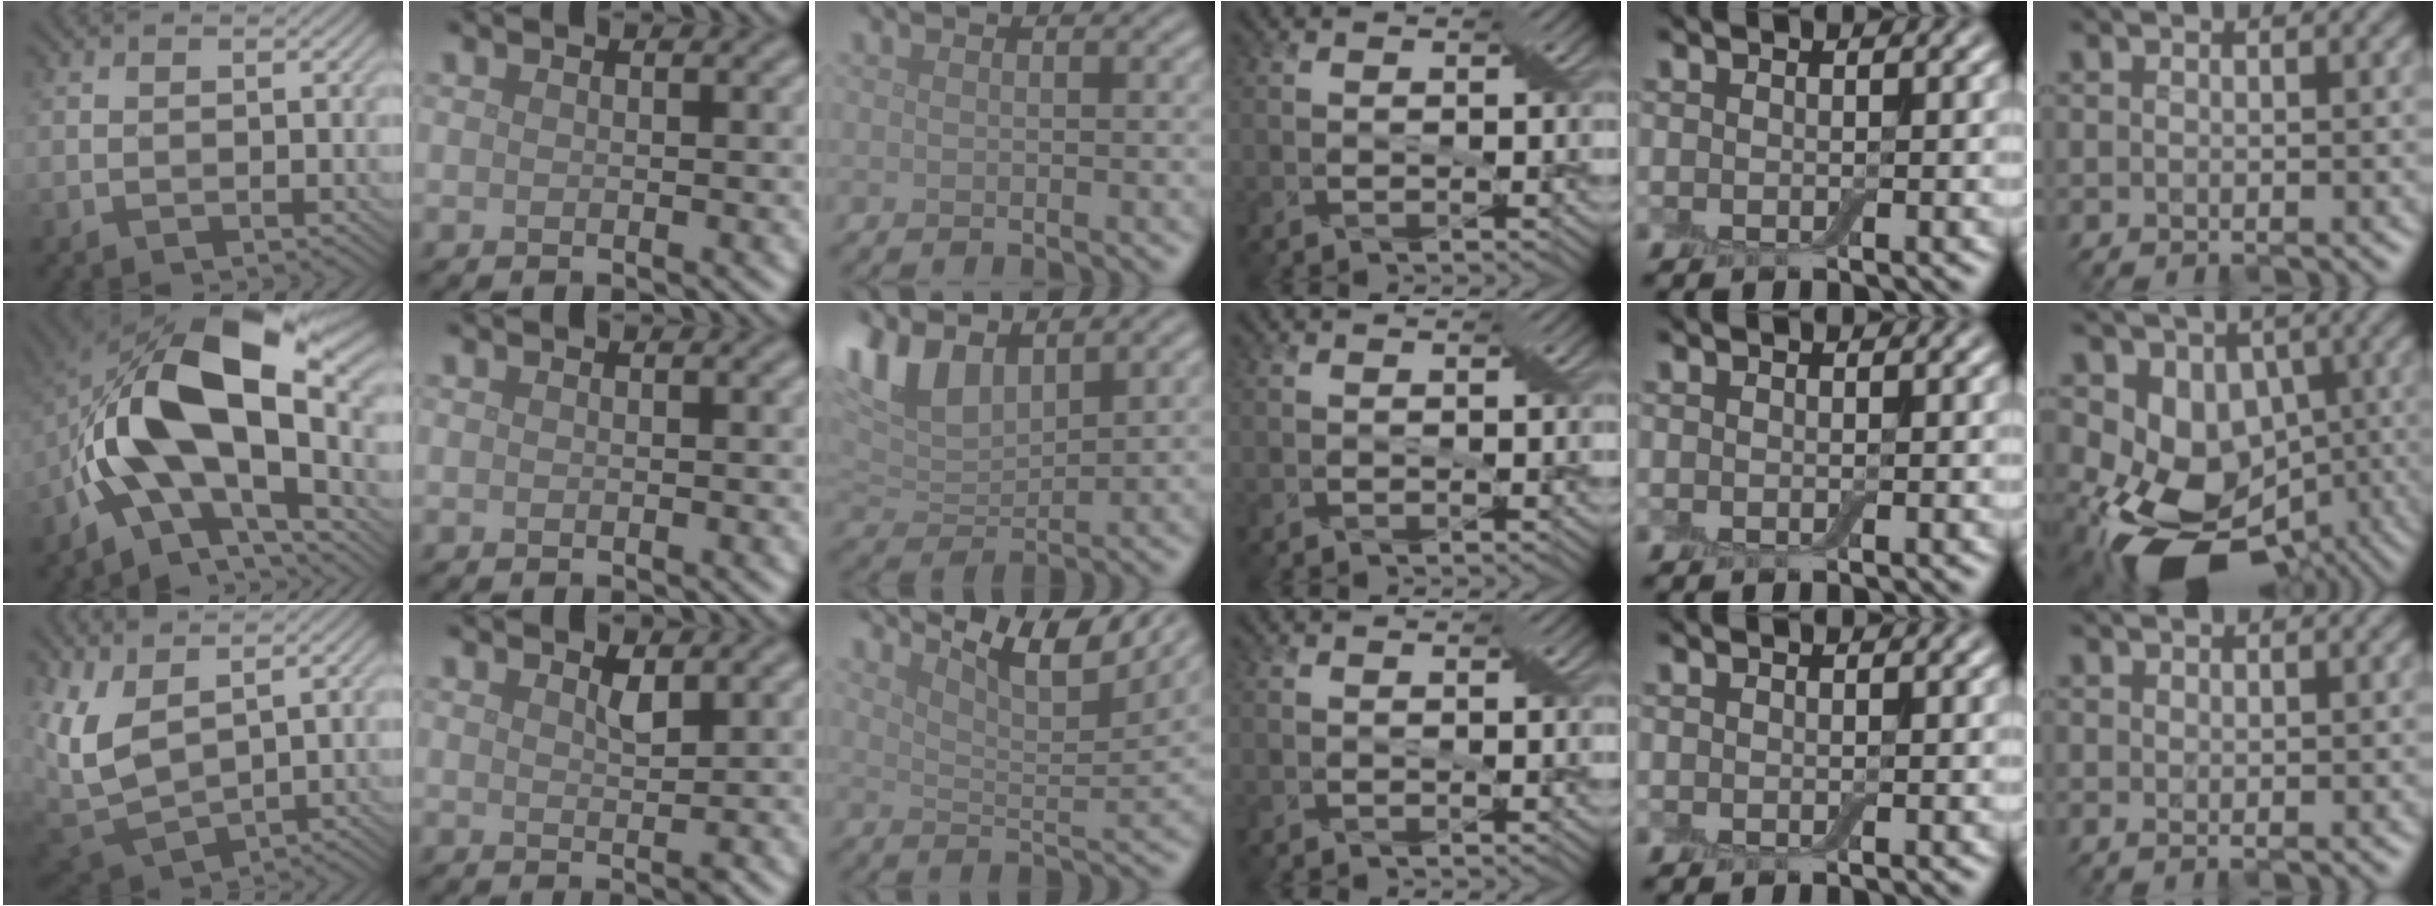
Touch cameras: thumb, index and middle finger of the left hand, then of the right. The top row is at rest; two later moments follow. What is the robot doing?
{"motion": "cut", "object": "aluminum foil"}